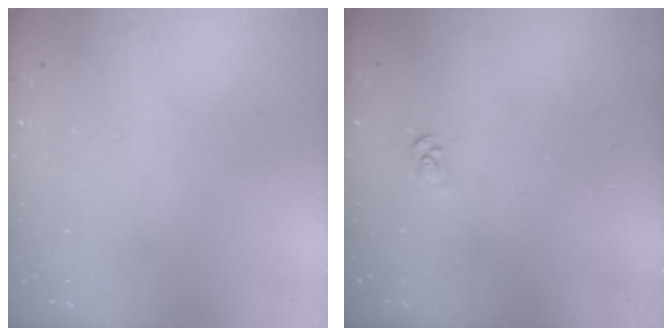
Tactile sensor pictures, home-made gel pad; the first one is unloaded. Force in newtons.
{"total": 2.1, "press": 2.1, "slide": 0.2}